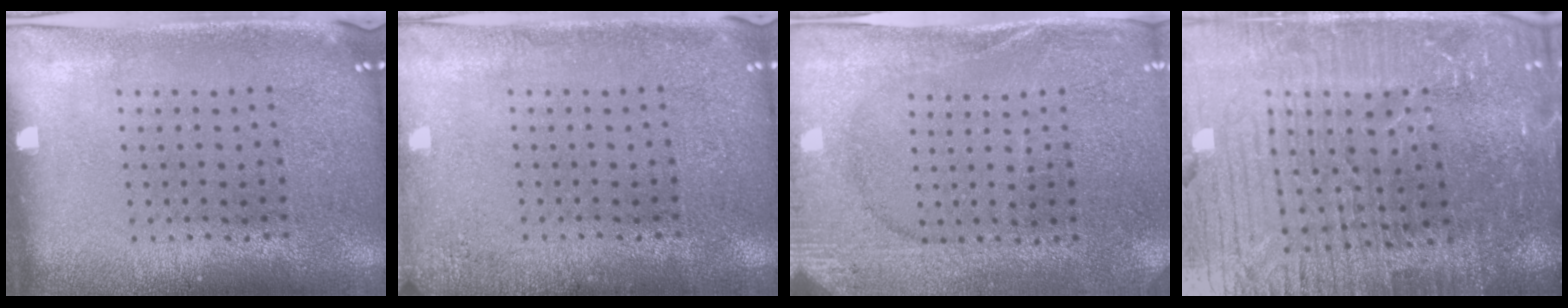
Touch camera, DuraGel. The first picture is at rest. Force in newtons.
{"total": 1.6, "press": 1.6, "slide": 0.3}
{"total": 2.6, "press": 2.5, "slide": 0.4}
{"total": 5.9, "press": 5.3, "slide": 2.6}